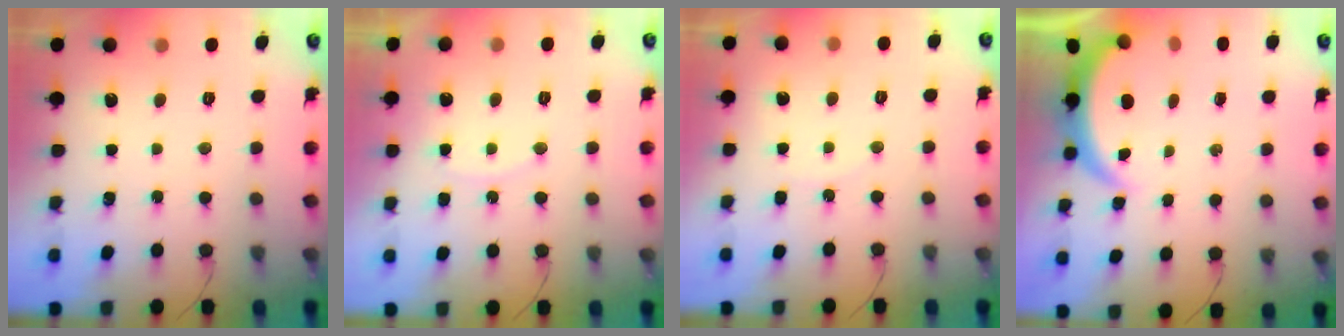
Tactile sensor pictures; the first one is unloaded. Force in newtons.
{"total": 5.8, "press": 5.8, "slide": 0.5}
{"total": 3.7, "press": 3.7, "slide": 0.3}
{"total": 3.9, "press": 3.9, "slide": 0.2}